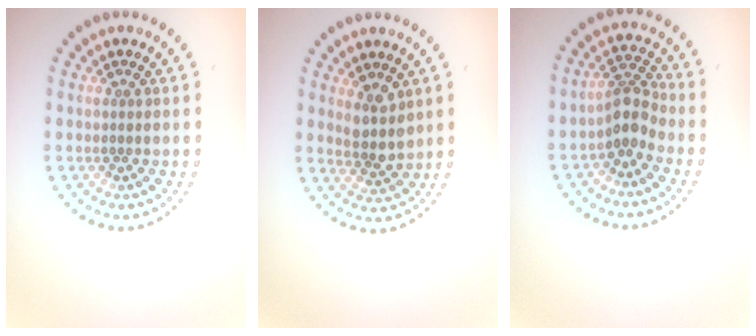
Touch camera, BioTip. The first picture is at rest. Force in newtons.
{"total": 2.8, "press": 2.4, "slide": 1.5}
{"total": 2.9, "press": 2.3, "slide": 1.8}